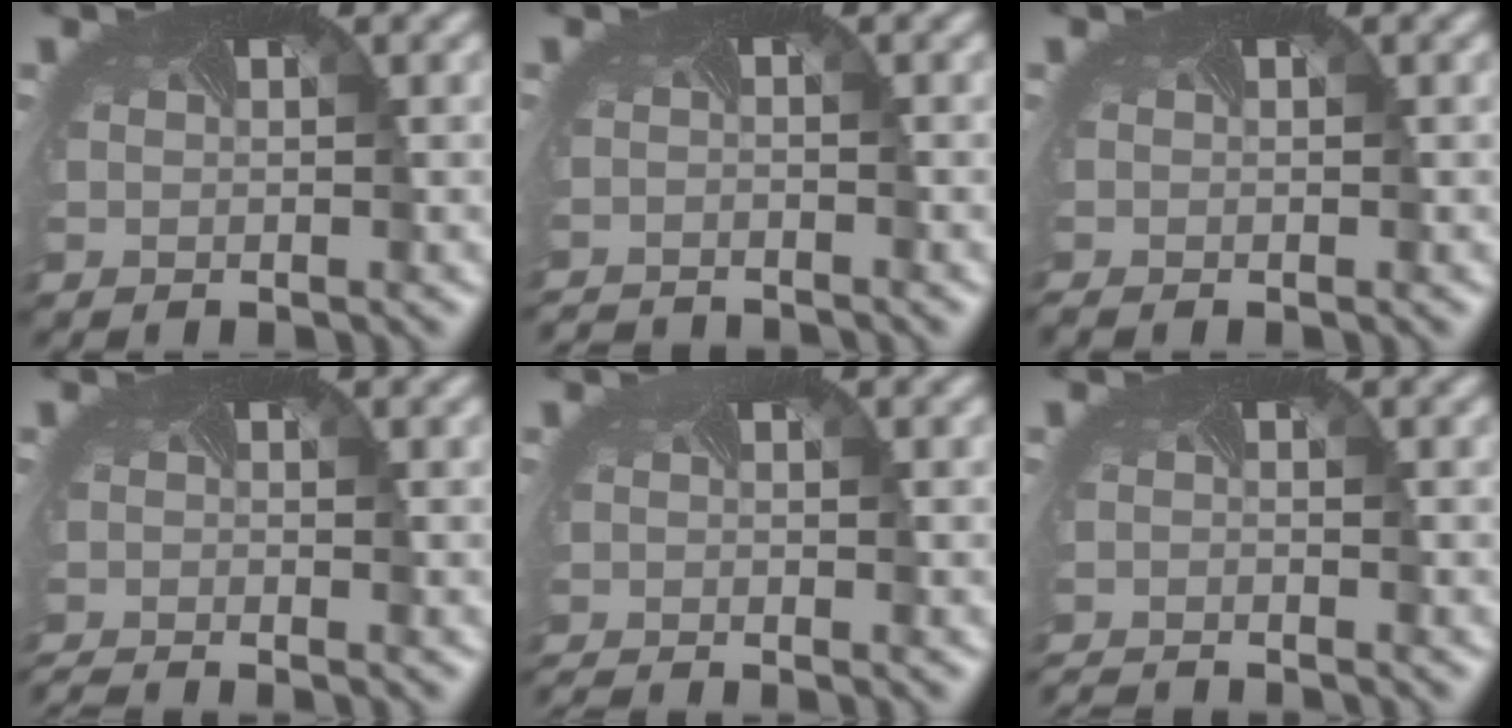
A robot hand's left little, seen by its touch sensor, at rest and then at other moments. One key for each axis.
{"total": 3.0, "fx": -3.0, "fy": 0.0, "fz": 0.1, "tx": -0.006, "ty": -0.023, "tz": -0.051}
{"total": 0.8, "fx": -0.7, "fy": 0.1, "fz": 0.5, "tx": -0.013, "ty": -0.009, "tz": -0.012}
{"total": 2.3, "fx": -2.2, "fy": -0.1, "fz": 0.6, "tx": -0.012, "ty": -0.017, "tz": -0.044}
{"total": 2.1, "fx": -1.9, "fy": -0.1, "fz": 0.9, "tx": -0.016, "ty": -0.012, "tz": -0.038}
{"total": 2.7, "fx": -2.7, "fy": -0.2, "fz": 0.1, "tx": -0.006, "ty": -0.022, "tz": -0.048}